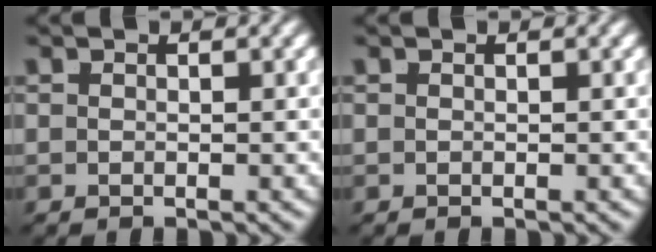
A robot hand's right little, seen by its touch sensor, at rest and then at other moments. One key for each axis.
{"total": 0.0}